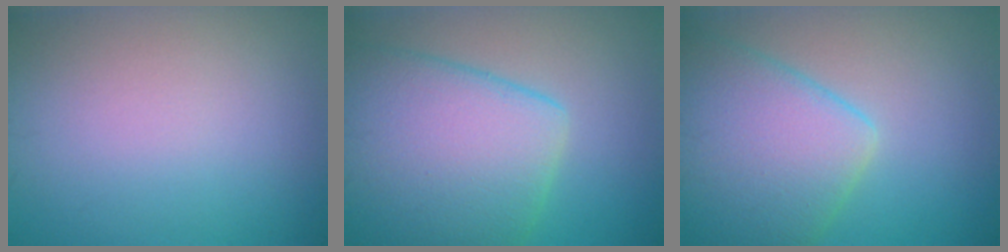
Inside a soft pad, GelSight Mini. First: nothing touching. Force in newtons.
{"total": 11.2, "press": 11.2, "slide": 0.4}
{"total": 8.8, "press": 8.8, "slide": 0.4}